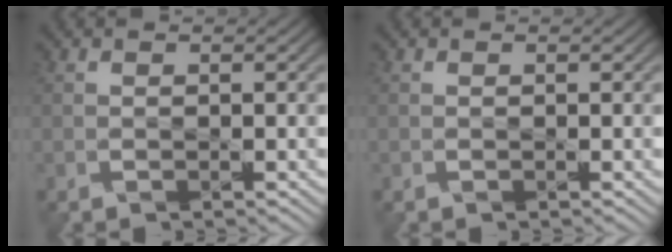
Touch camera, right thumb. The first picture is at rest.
{"total": 0.0}